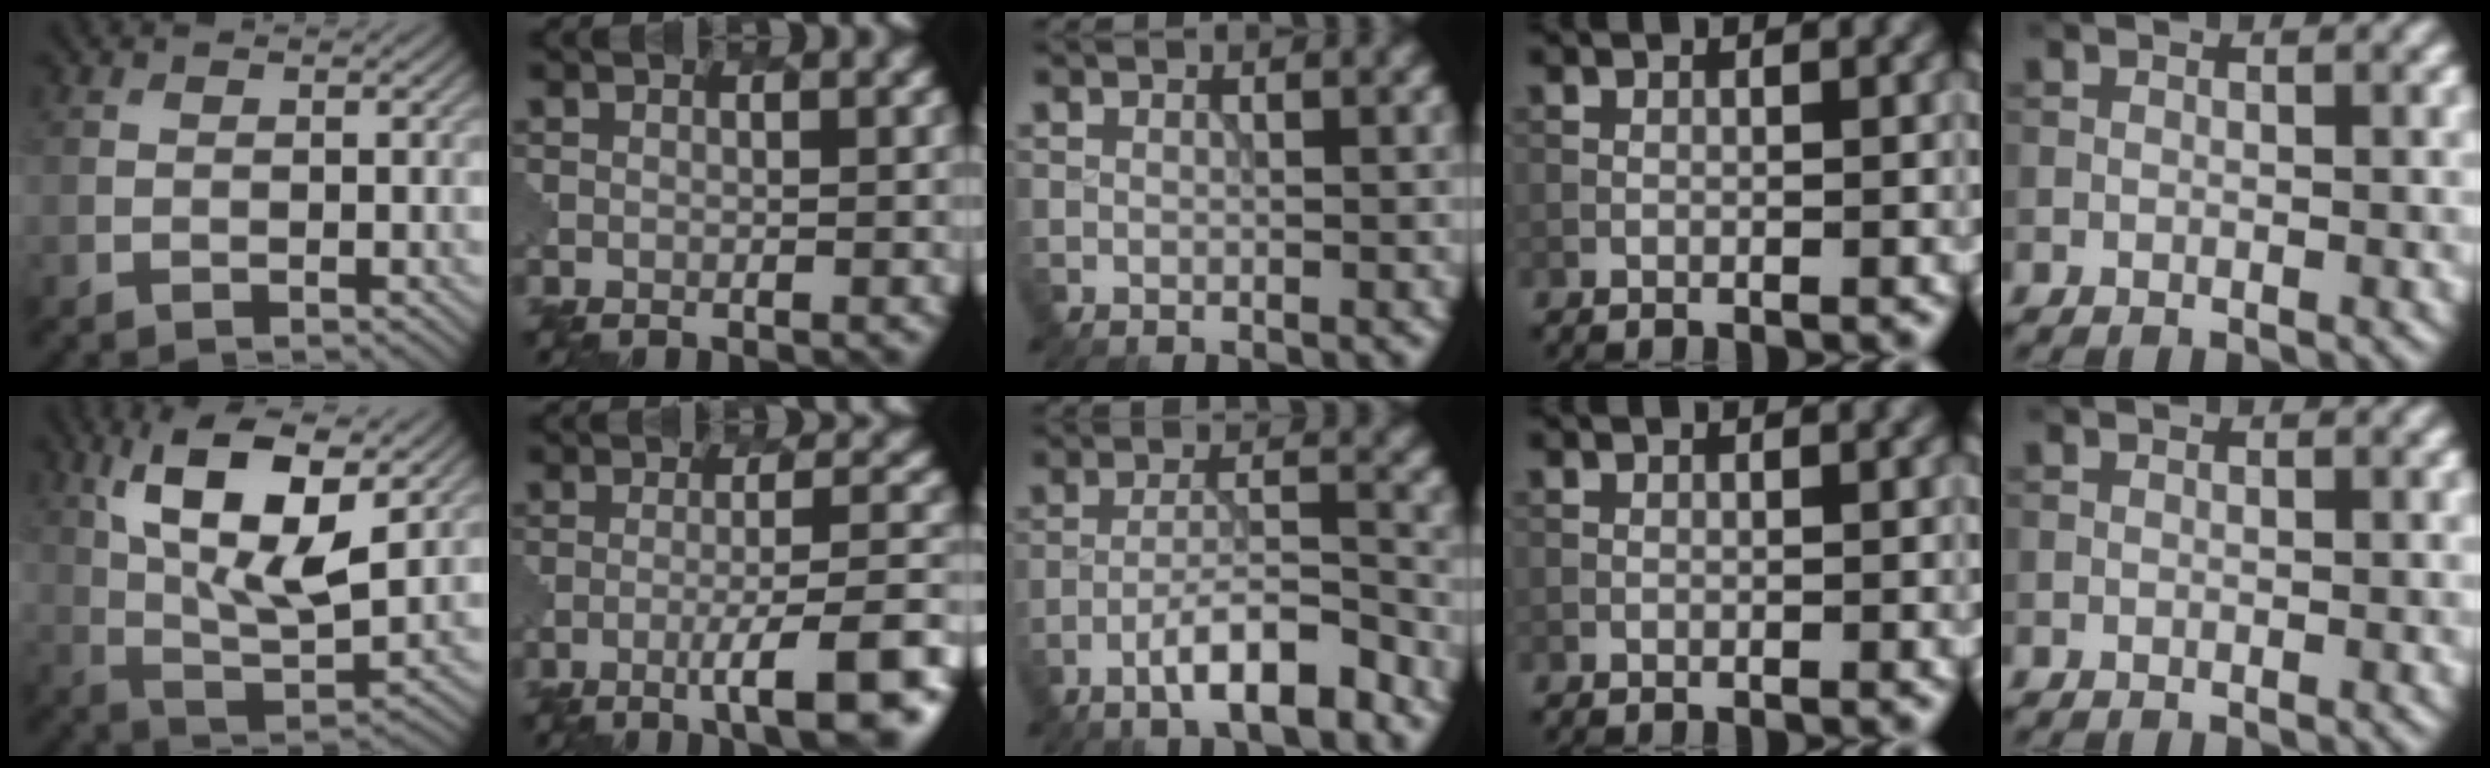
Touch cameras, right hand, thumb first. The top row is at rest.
{"thumb": {"total": 14.1, "force": [5.7, 5.6, 11.7], "torque": [-0.225, 0.002, 0.096]}, "index": {"total": 8.5, "force": [-4.4, 1.6, 7.1], "torque": [-0.095, 0.003, -0.062]}, "middle": {"total": 6.0, "force": [-3.9, 1.1, 4.4], "torque": [-0.070, 0.009, -0.070]}}